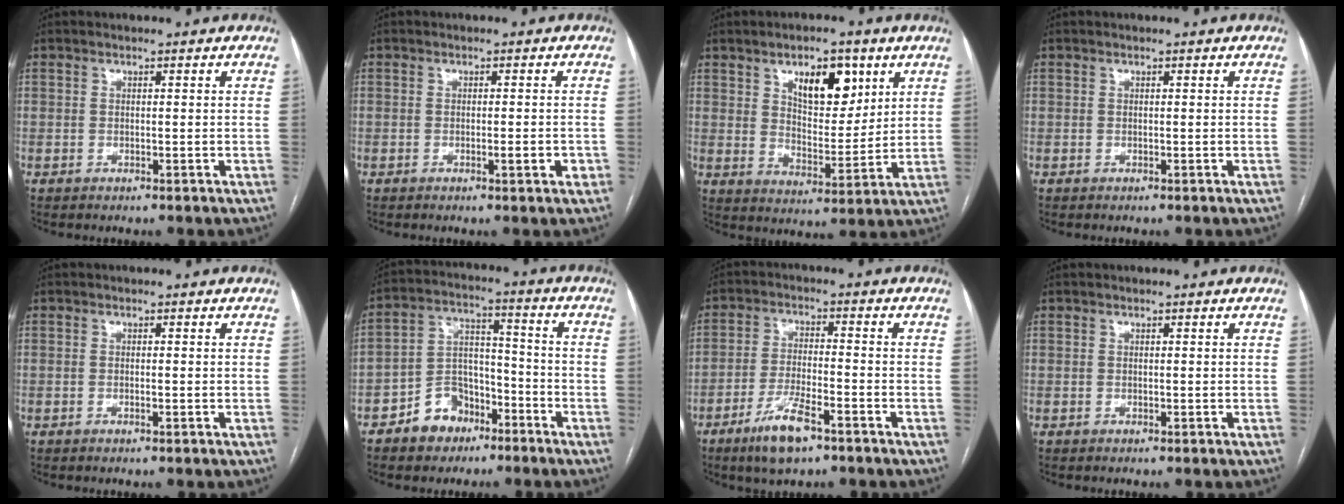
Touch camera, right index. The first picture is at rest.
{"total": 1.6, "force": [-0.5, 0.3, 1.5], "torque": [-0.022, -0.001, -0.006]}
{"total": 9.9, "force": [5.0, 4.5, 7.3], "torque": [-0.115, 0.003, 0.088]}
{"total": 0.0}
{"total": 0.0}
{"total": 8.8, "force": [-5.5, 6.1, 3.3], "torque": [-0.066, 0.027, -0.092]}
{"total": 8.2, "force": [-5.2, 1.7, 6.1], "torque": [-0.120, -0.011, -0.091]}
{"total": 0.0}